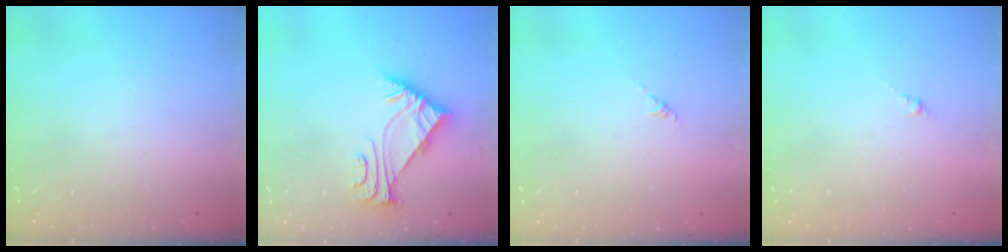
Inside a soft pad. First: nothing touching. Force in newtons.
{"total": 5.7, "press": 5.6, "slide": 1.1}
{"total": 0.0}
{"total": 0.0}